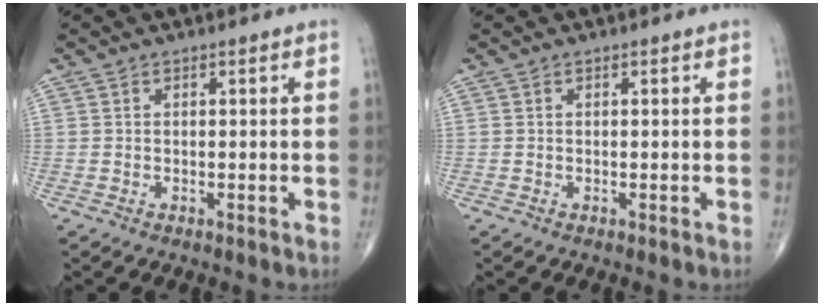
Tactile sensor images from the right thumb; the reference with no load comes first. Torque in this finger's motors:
{"motor_torque": [0.01, -0.01, 0.00, 0.00, 0.00]}